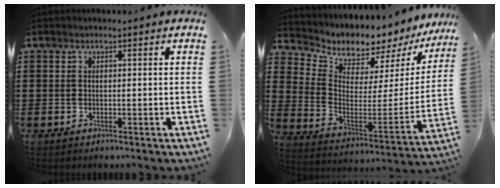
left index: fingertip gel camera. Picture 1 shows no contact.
{"total": 4.9, "force": [4.6, 1.5, -0.4], "torque": [-0.023, -0.058, 0.073]}